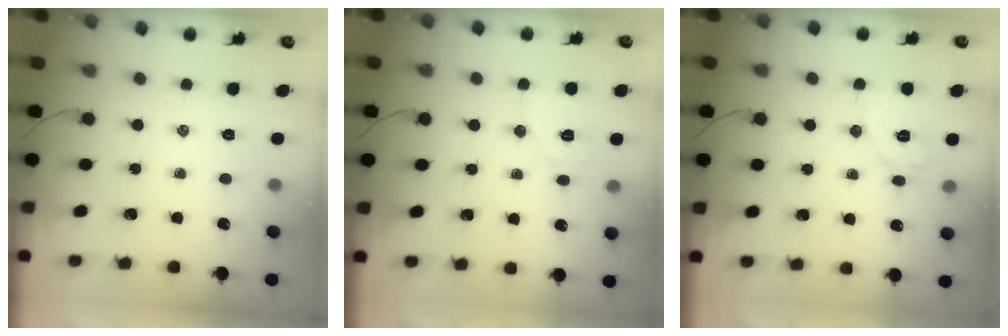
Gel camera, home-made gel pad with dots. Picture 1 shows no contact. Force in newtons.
{"total": 7.0, "press": 7.0, "slide": 0.6}
{"total": 7.7, "press": 7.7, "slide": 0.4}